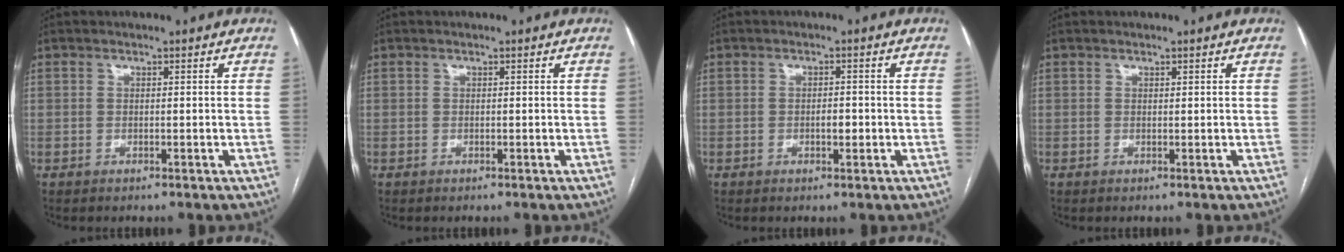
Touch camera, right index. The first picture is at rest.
{"total": 0.0}
{"total": 2.0, "force": [-0.5, 0.8, 1.8], "torque": [-0.028, 0.002, -0.007]}
{"total": 0.0}